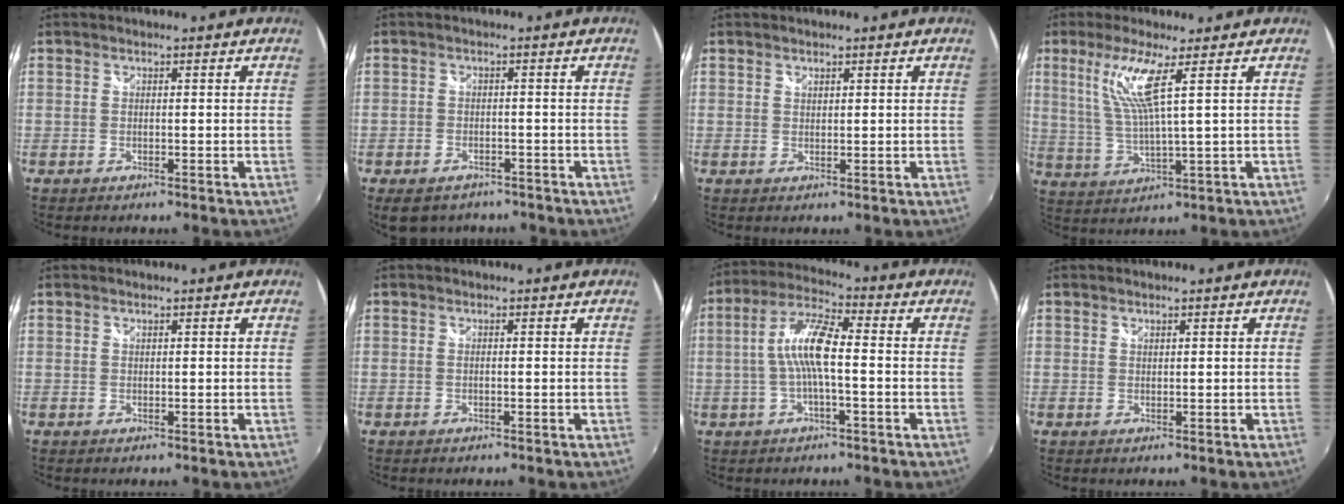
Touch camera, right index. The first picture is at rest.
{"total": 5.2, "force": [-3.6, 3.5, 1.2], "torque": [-0.038, -0.004, -0.051]}
{"total": 0.8, "force": [0.7, 0.4, 0.2], "torque": [-0.002, 0.002, 0.012]}
{"total": 8.0, "force": [3.6, -0.2, 7.1], "torque": [-0.146, -0.008, 0.078]}
{"total": 0.0}
{"total": 0.6, "force": [-0.1, -0.1, 0.5], "torque": [-0.011, 0.001, -0.003]}
{"total": 8.8, "force": [-0.7, 1.8, 8.6], "torque": [-0.179, 0.016, -0.014]}
{"total": 0.6, "force": [0.5, 0.3, 0.2], "torque": [-0.001, 0.001, 0.009]}